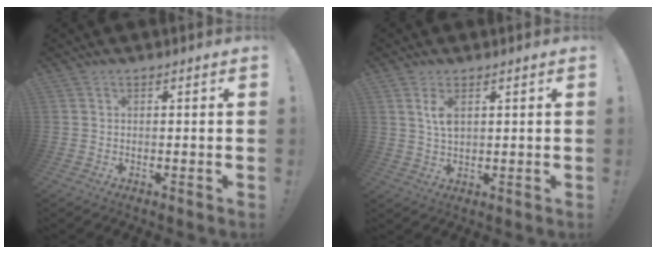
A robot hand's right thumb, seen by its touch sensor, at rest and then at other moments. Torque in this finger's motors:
{"motor_torque": [-0.08, 0.27, 0.34, 0.29, 0.00]}